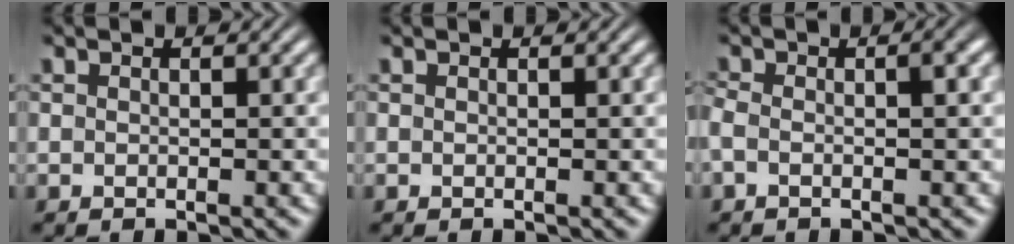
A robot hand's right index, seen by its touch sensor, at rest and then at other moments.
{"total": 0.0}
{"total": 2.2, "force": [-0.5, 1.2, 1.8], "torque": [-0.043, -0.002, -0.012]}